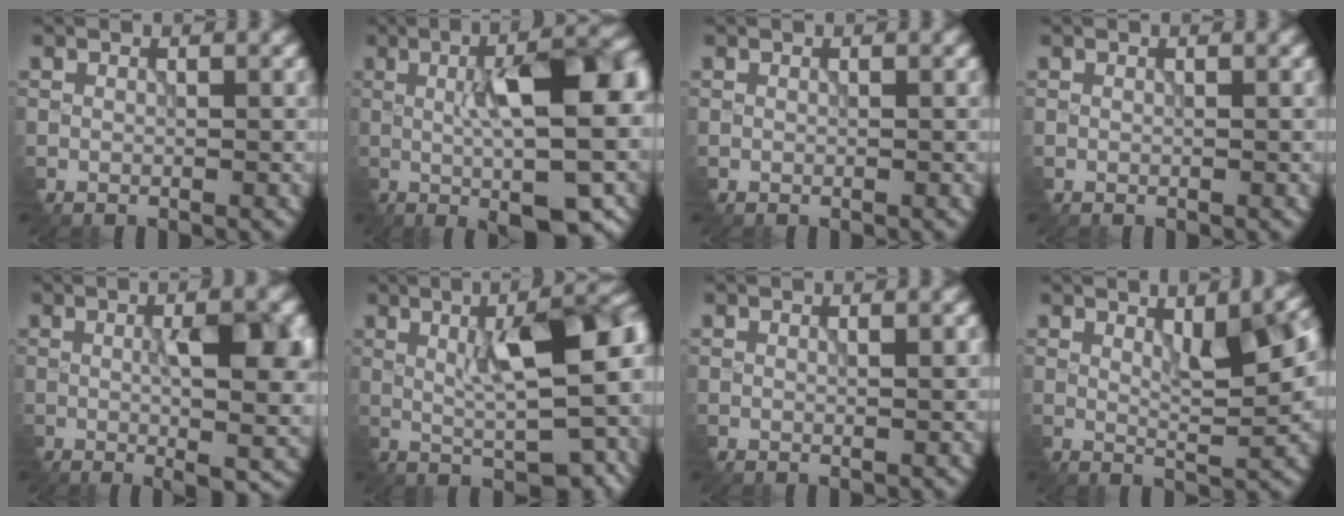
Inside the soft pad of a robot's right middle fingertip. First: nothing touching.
{"total": 12.3, "force": [-1.5, 3.5, 11.7], "torque": [-0.150, 0.006, -0.022]}
{"total": 0.0}
{"total": 0.0}
{"total": 8.1, "force": [-0.6, 2.0, 7.8], "torque": [-0.115, -0.012, 0.001]}
{"total": 10.6, "force": [0.8, 2.7, 10.2], "torque": [-0.142, 0.005, 0.017]}
{"total": 0.8, "force": [0.2, -0.2, 0.7], "torque": [-0.012, -0.001, 0.005]}
{"total": 5.7, "force": [1.3, 1.3, 5.4], "torque": [-0.082, -0.001, 0.025]}